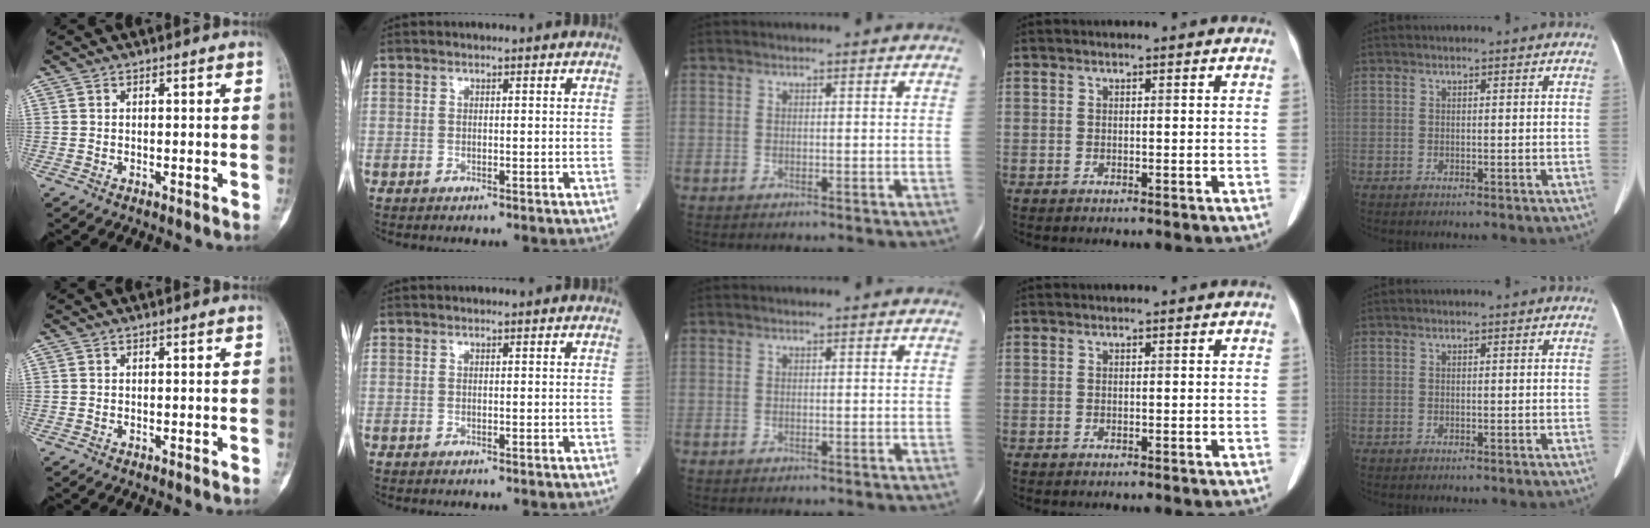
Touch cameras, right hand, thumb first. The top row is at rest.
{}